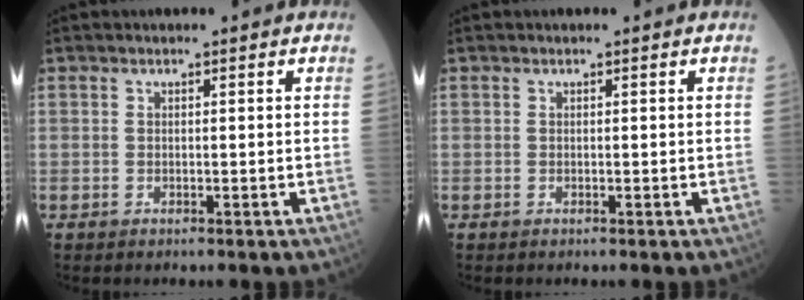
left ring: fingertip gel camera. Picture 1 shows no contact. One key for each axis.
{"total": 0.0}